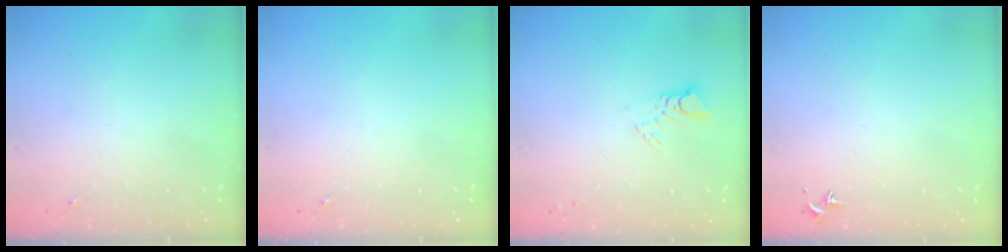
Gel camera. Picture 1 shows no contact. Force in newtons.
{"total": 0.0}
{"total": 3.8, "press": 3.7, "slide": 0.3}
{"total": 0.8, "press": 0.7, "slide": 0.3}